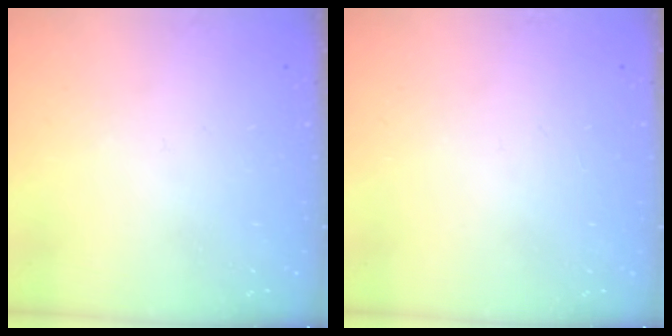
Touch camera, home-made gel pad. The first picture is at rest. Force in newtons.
{"total": 0.0}